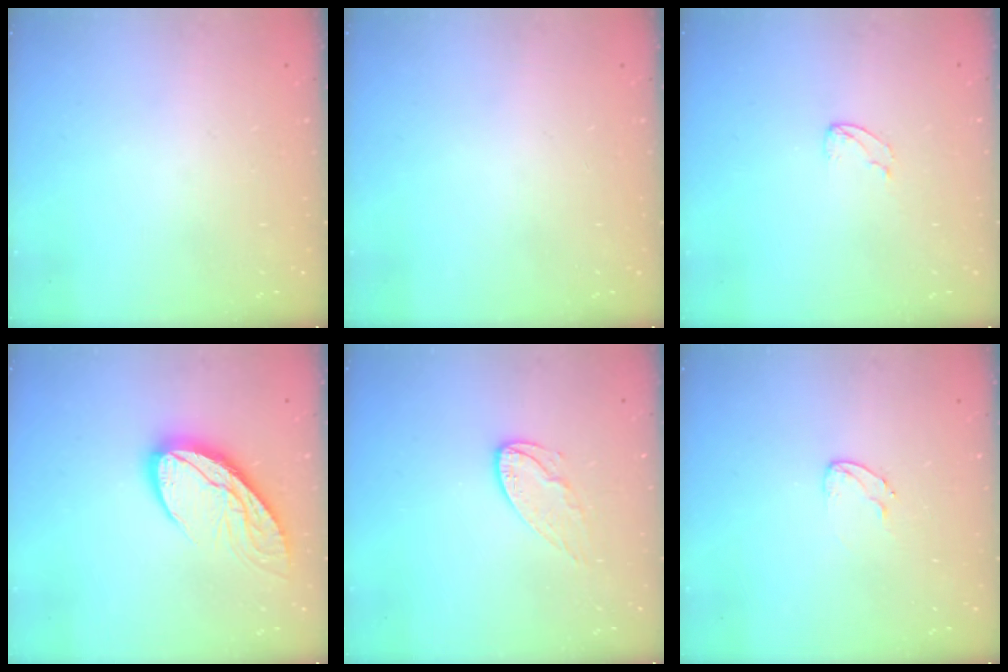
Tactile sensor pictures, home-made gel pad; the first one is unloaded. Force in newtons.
{"total": 0.0}
{"total": 2.5, "press": 2.5, "slide": 0.2}
{"total": 12.7, "press": 12.6, "slide": 1.2}
{"total": 7.7, "press": 7.6, "slide": 0.4}
{"total": 4.4, "press": 4.4, "slide": 0.4}